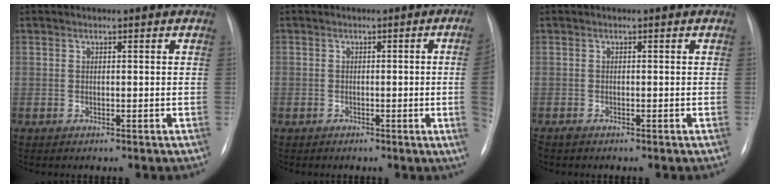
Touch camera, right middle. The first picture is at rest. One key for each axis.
{"total": 4.7, "fx": -0.7, "fy": -1.5, "fz": 4.4, "tx": -0.043, "ty": -0.007, "tz": -0.011}
{"total": 0.8, "fx": -0.7, "fy": 0.2, "fz": 0.3, "tx": -0.010, "ty": -0.003, "tz": -0.010}